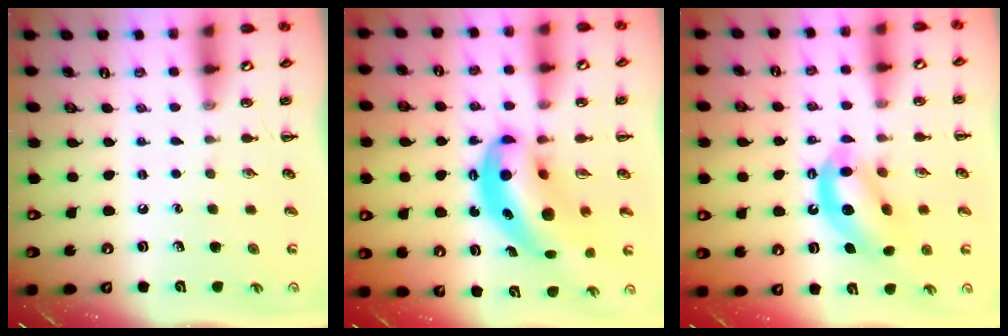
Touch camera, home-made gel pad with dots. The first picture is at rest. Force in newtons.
{"total": 11.4, "press": 11.0, "slide": 2.9}
{"total": 10.5, "press": 10.1, "slide": 2.9}